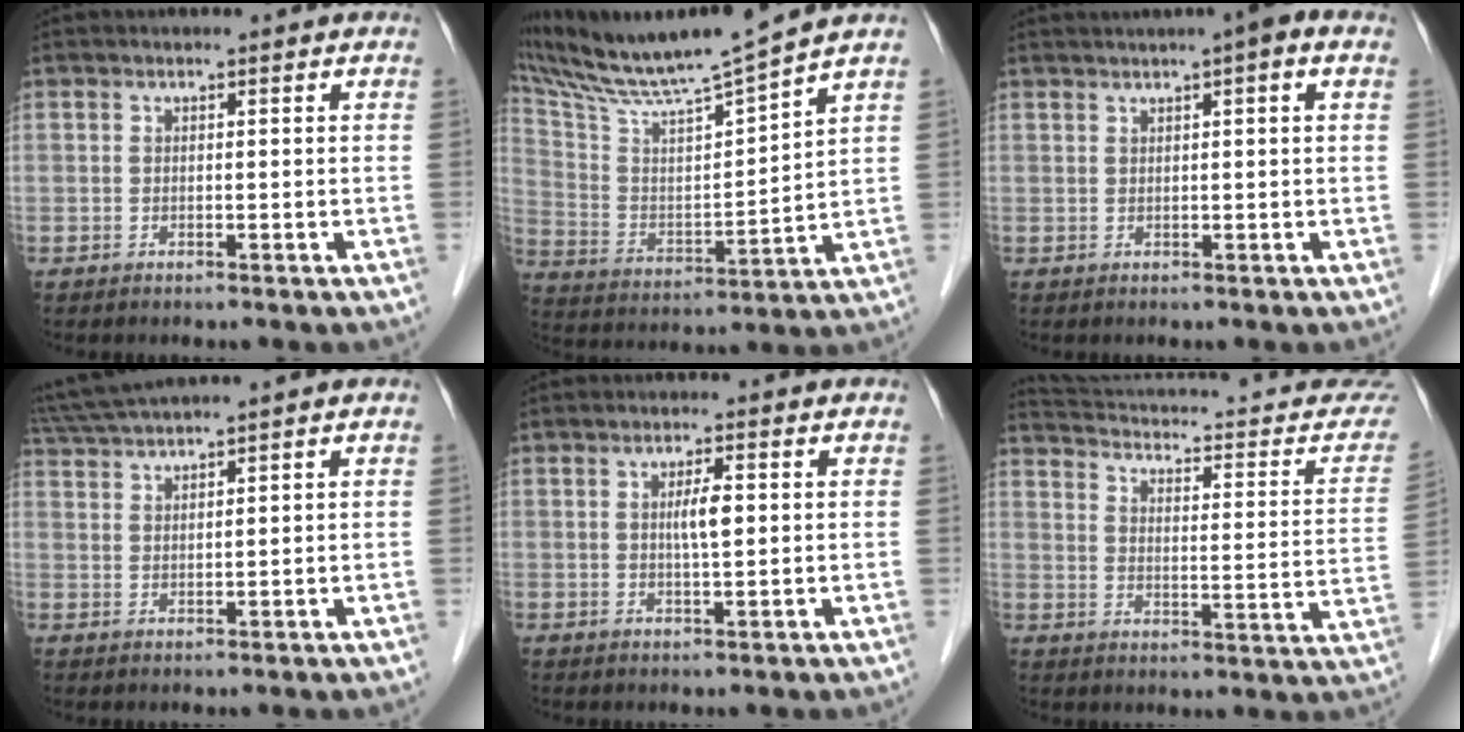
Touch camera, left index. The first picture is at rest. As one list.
[{"total": 14.1, "force": [12.8, -1.9, 5.8], "torque": [-0.119, -0.004, 0.234]}, {"total": 4.8, "force": [2.7, 0.3, 4.0], "torque": [-0.056, 0.022, 0.036]}, {"total": 5.6, "force": [4.9, -1.3, 2.5], "torque": [-0.057, 0.018, 0.099]}, {"total": 3.1, "force": [0.4, 0.5, 3.0], "torque": [-0.052, 0.001, 0.007]}, {"total": 21.3, "force": [19.7, 2.7, 7.8], "torque": [-0.112, -0.074, 0.234]}]